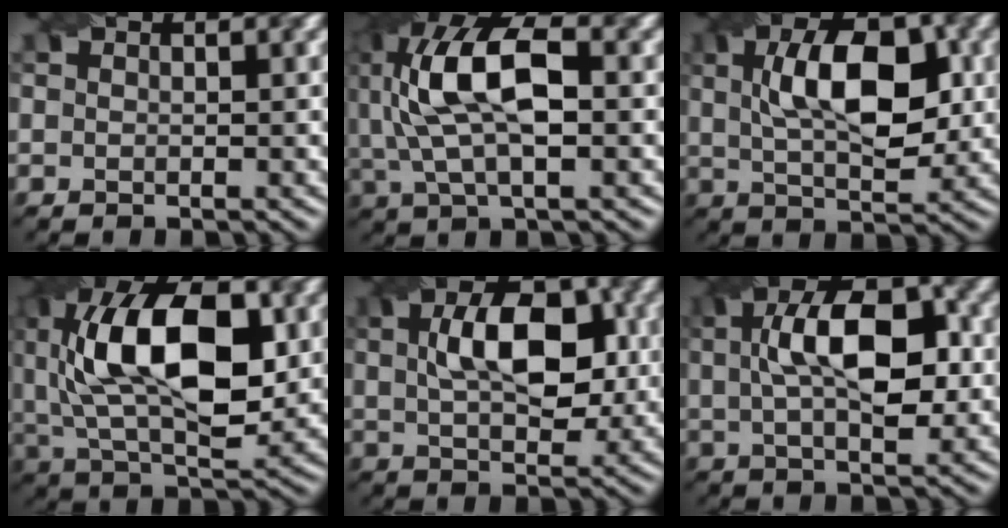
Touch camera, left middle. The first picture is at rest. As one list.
[{"total": 9.6, "force": [0.5, 4.4, 8.5], "torque": [-0.177, 0.025, 0.013]}, {"total": 8.3, "force": [1.1, 4.1, 7.2], "torque": [-0.120, 0.018, 0.024]}, {"total": 12.8, "force": [1.1, 6.5, 10.9], "torque": [-0.189, 0.019, 0.025]}, {"total": 7.4, "force": [0.9, 4.1, 6.2], "torque": [-0.104, 0.018, 0.022]}, {"total": 8.3, "force": [0.5, 3.9, 7.4], "torque": [-0.127, 0.024, 0.010]}]